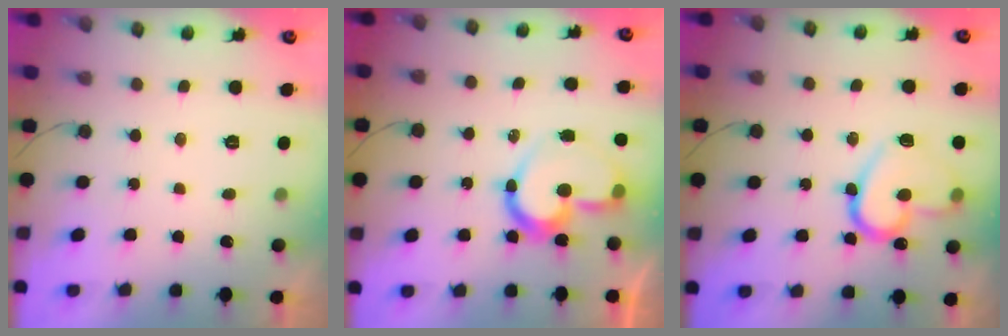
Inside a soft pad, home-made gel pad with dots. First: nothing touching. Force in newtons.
{"total": 13.3, "press": 13.1, "slide": 1.9}
{"total": 15.5, "press": 15.4, "slide": 1.9}